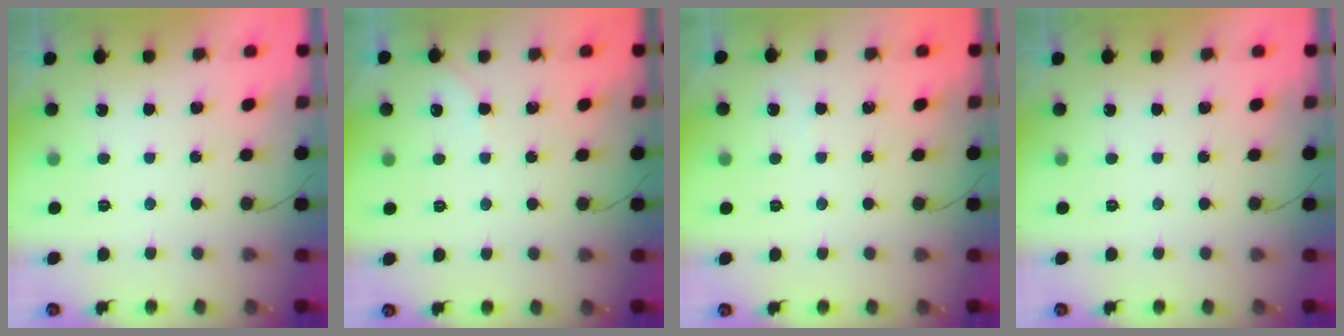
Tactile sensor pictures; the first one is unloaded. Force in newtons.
{"total": 1.7, "press": 1.6, "slide": 0.3}
{"total": 2.1, "press": 2.1, "slide": 0.3}
{"total": 0.0}